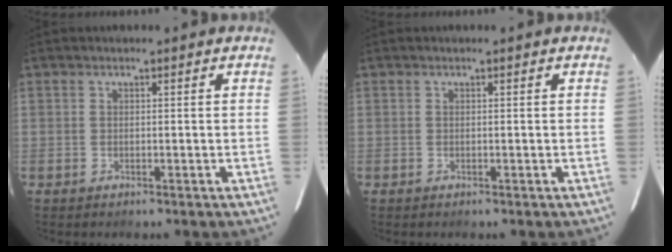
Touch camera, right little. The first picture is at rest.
{"total": 0.0}